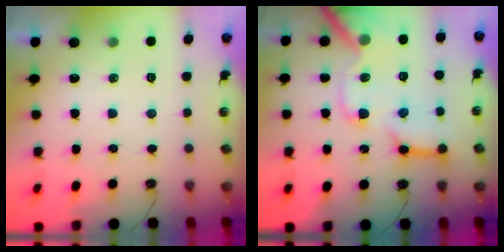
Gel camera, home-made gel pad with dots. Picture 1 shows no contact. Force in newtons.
{"total": 18.6, "press": 18.5, "slide": 2.3}